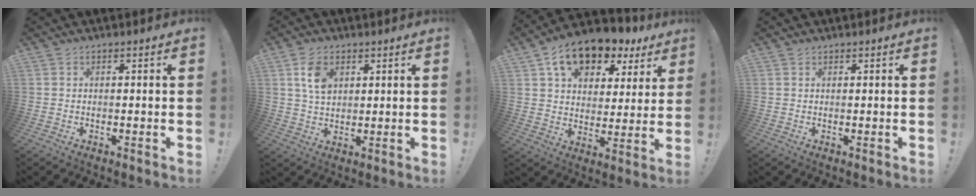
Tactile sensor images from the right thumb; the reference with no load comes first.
{"total": 7.7, "force": [3.0, 5.3, 4.8], "torque": [-0.079, 0.000, 0.059]}
{"total": 13.7, "force": [8.8, 8.2, 6.5], "torque": [-0.107, -0.047, 0.162]}
{"total": 0.8, "force": [0.6, 0.4, 0.0], "torque": [0.007, -0.004, 0.012]}